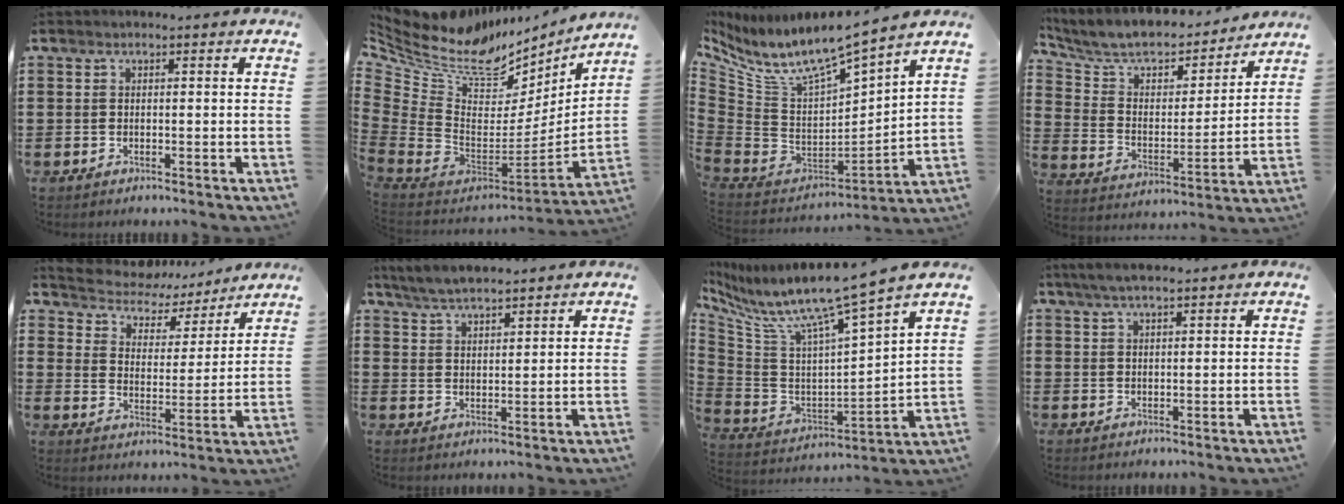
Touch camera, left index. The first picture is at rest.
{"total": 8.7, "force": [6.3, 4.7, 3.7], "torque": [-0.121, -0.061, 0.108]}
{"total": 8.0, "force": [6.3, 1.4, 4.7], "torque": [-0.127, -0.068, 0.101]}
{"total": 7.0, "force": [6.1, 2.6, 2.2], "torque": [-0.078, -0.042, 0.102]}
{"total": 4.7, "force": [4.4, 1.5, 0.6], "torque": [-0.041, -0.032, 0.071]}
{"total": 4.3, "force": [4.1, 0.5, 1.1], "torque": [-0.034, -0.009, 0.075]}
{"total": 9.1, "force": [7.3, -1.2, 5.2], "torque": [-0.129, -0.070, 0.110]}
{"total": 3.0, "force": [2.2, 0.5, 2.0], "torque": [-0.042, 0.004, 0.042]}